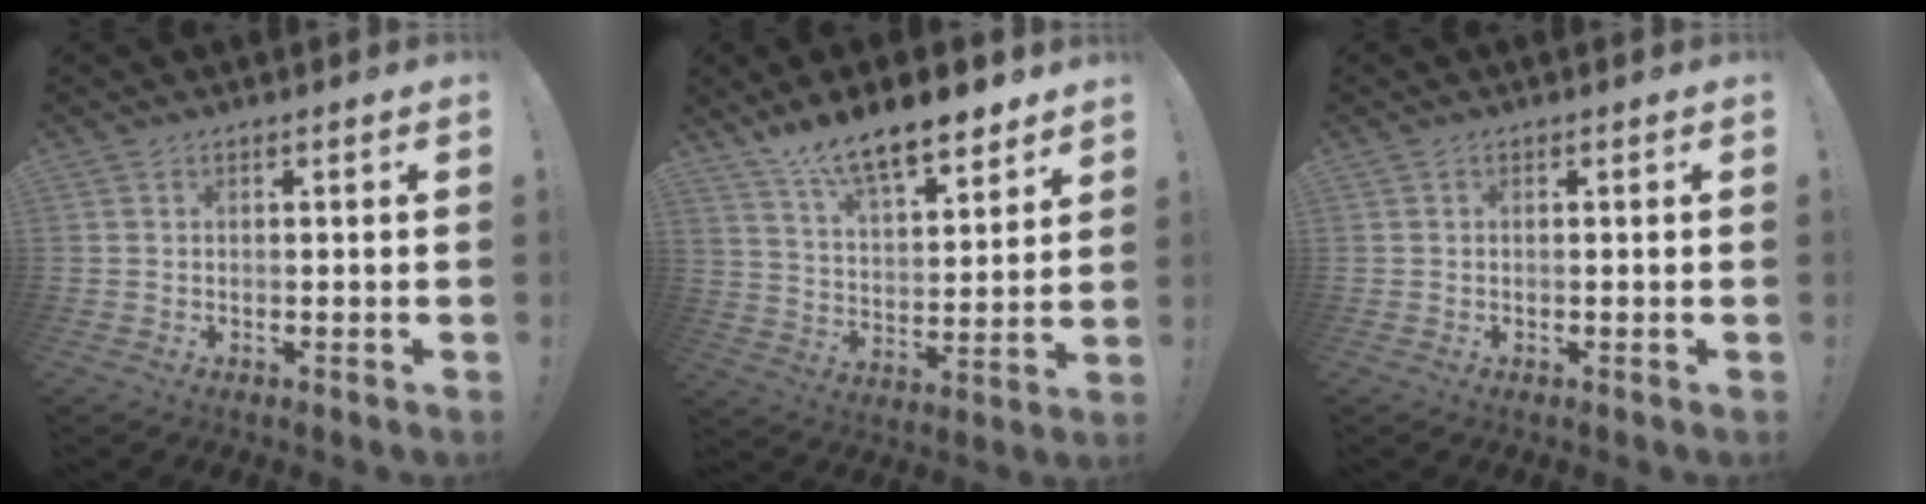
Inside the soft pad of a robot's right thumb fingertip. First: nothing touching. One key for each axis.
{"total": 13.7, "fx": 11.0, "fy": 4.5, "fz": 6.8, "tx": -0.118, "ty": -0.083, "tz": 0.195}
{"total": 0.0}